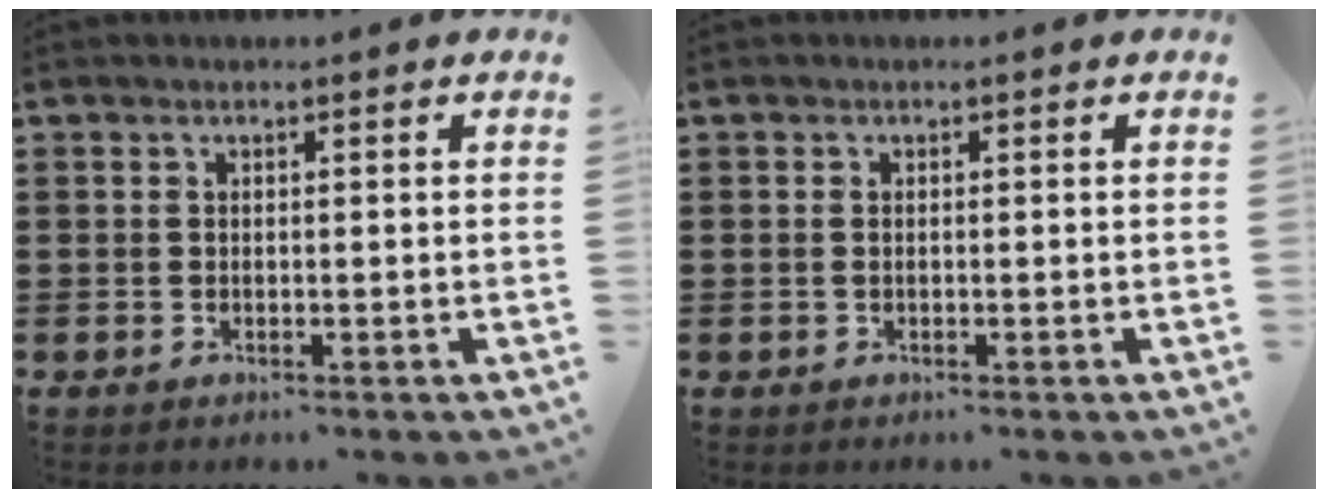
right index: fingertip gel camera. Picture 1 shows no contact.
{"total": 0.6, "force": [0.0, 0.3, 0.5], "torque": [-0.012, 0.001, 0.000]}